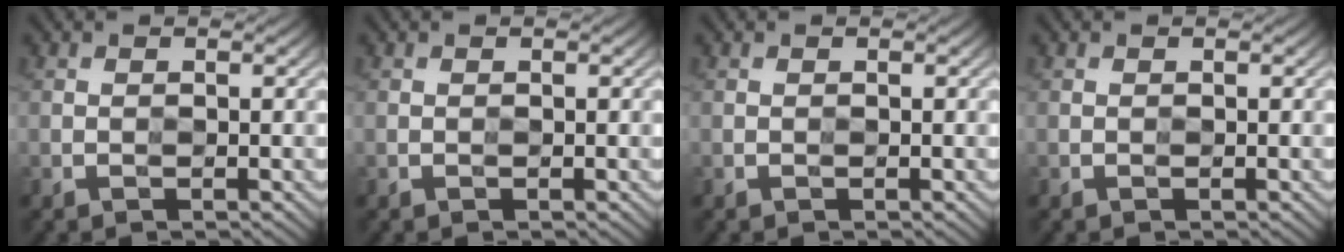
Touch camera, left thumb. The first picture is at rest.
{"total": 0.0}
{"total": 0.0}
{"total": 0.0}